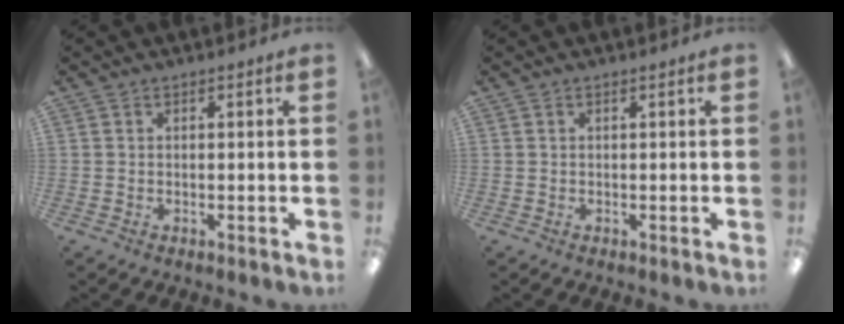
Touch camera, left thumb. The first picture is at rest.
{"total": 0.0}